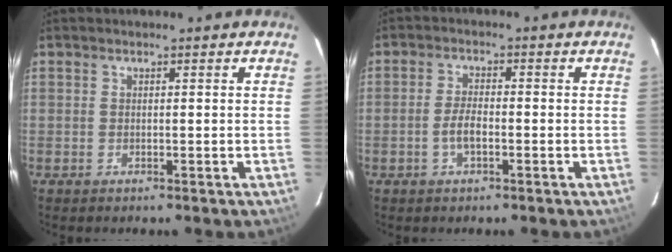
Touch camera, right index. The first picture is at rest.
{"total": 3.5, "force": [-1.3, 1.2, 3.0], "torque": [-0.065, 0.003, -0.024]}